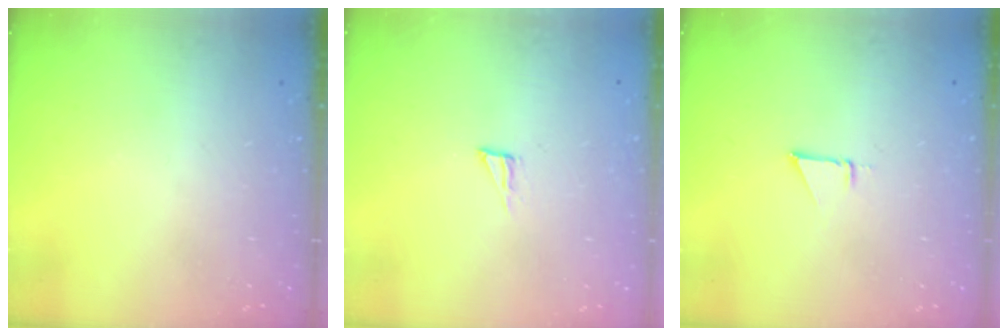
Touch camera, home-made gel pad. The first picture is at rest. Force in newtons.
{"total": 3.4, "press": 3.4, "slide": 0.3}
{"total": 2.5, "press": 2.5, "slide": 0.1}